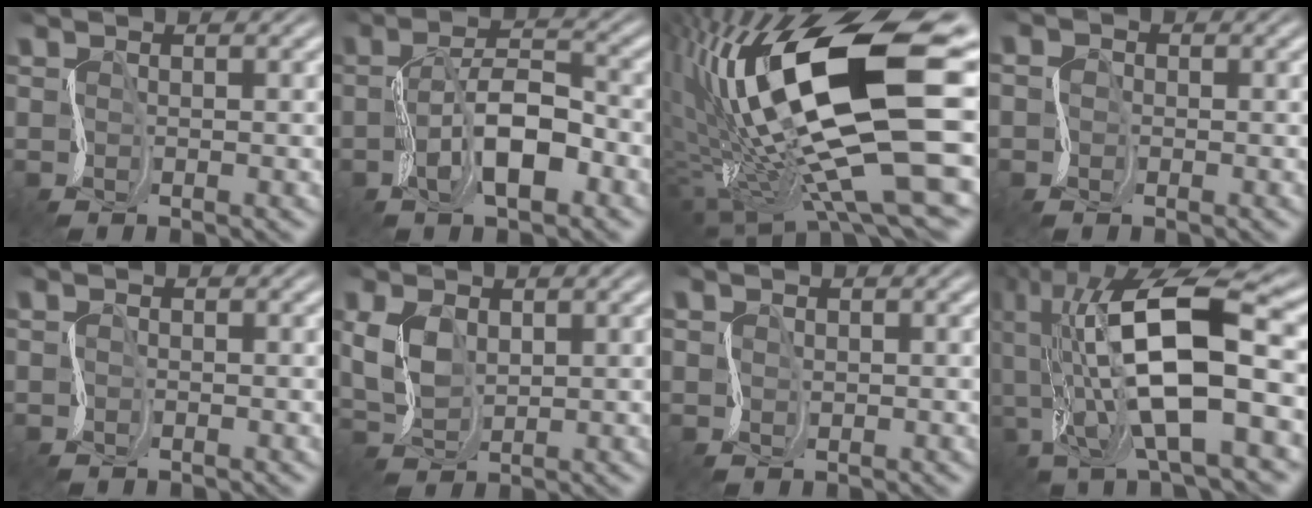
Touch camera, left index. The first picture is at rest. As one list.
[{"total": 4.7, "force": [-1.7, 1.8, 4.0], "torque": [-0.095, 0.015, -0.031]}, {"total": 15.2, "force": [1.3, 5.2, 14.2], "torque": [-0.292, 0.011, 0.027]}, {"total": 1.1, "force": [-0.5, 0.4, -0.9], "torque": [0.005, 0.013, -0.014]}, {"total": 1.0, "force": [-0.4, -0.2, -0.9], "torque": [0.003, 0.002, -0.010]}, {"total": 1.8, "force": [1.4, 1.0, 0.4], "torque": [-0.048, 0.012, 0.032]}, {"total": 0.8, "force": [-0.2, -0.2, -0.8], "torque": [-0.004, 0.007, 0.004]}, {"total": 12.9, "force": [0.7, 4.9, 11.9], "torque": [-0.254, 0.014, 0.016]}]